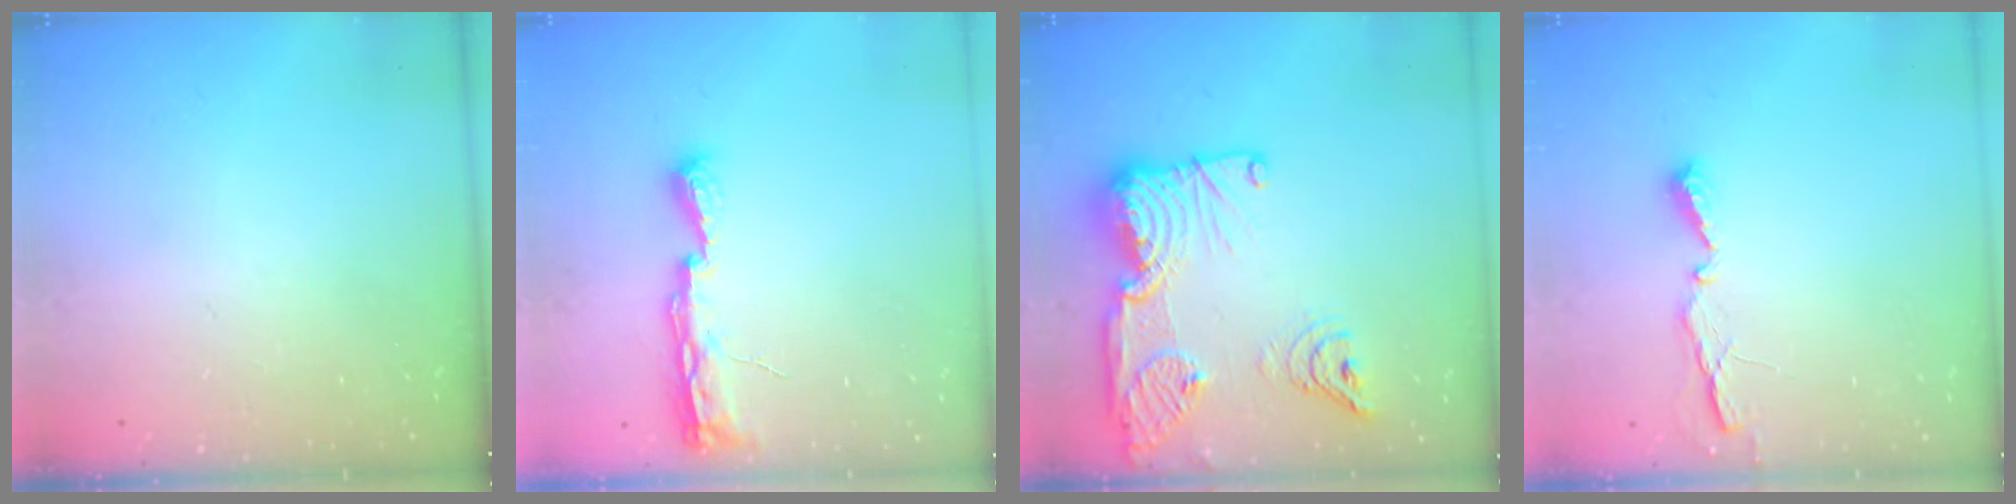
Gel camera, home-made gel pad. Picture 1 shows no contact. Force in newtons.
{"total": 8.9, "press": 8.5, "slide": 2.3}
{"total": 27.4, "press": 26.4, "slide": 7.2}
{"total": 4.5, "press": 4.5, "slide": 0.4}